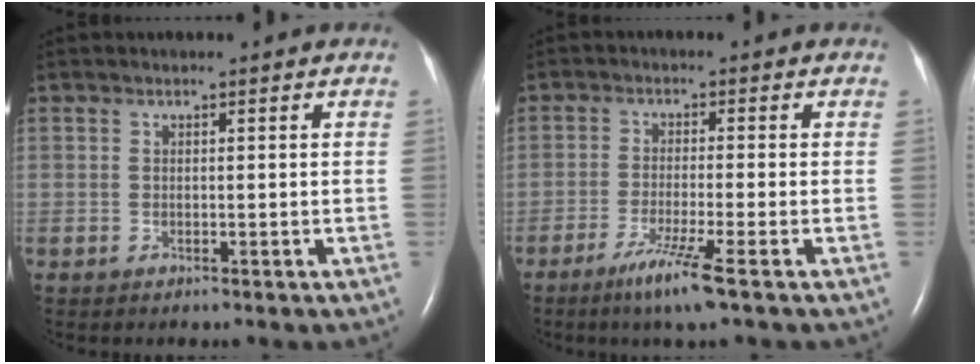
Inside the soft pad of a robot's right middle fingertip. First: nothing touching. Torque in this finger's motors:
{"motor_torque": [0.71, -0.46, 0.22, 0.05]}